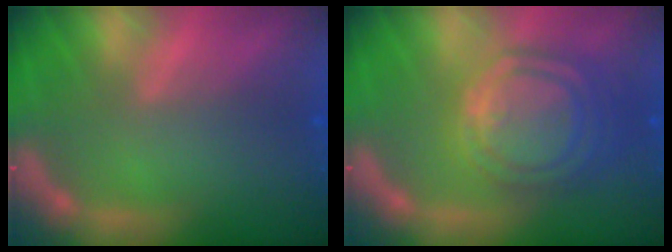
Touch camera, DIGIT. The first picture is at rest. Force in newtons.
{"total": 9.5}